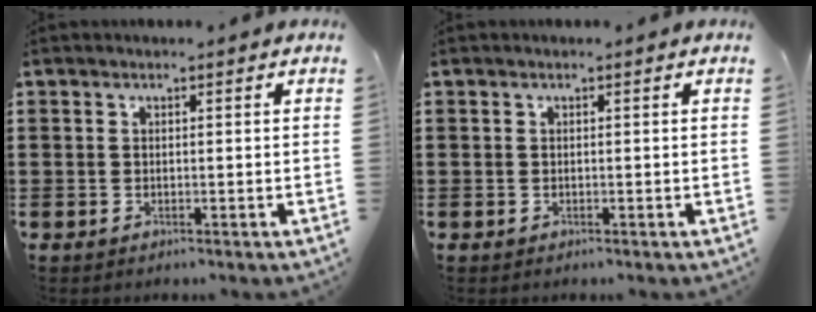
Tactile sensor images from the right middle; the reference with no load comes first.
{"total": 0.0}